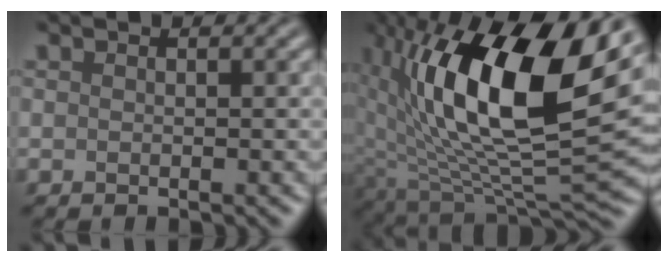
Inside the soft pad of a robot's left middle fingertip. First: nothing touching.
{"total": 15.7, "force": [4.4, 7.2, 13.3], "torque": [-0.226, -0.002, 0.075]}